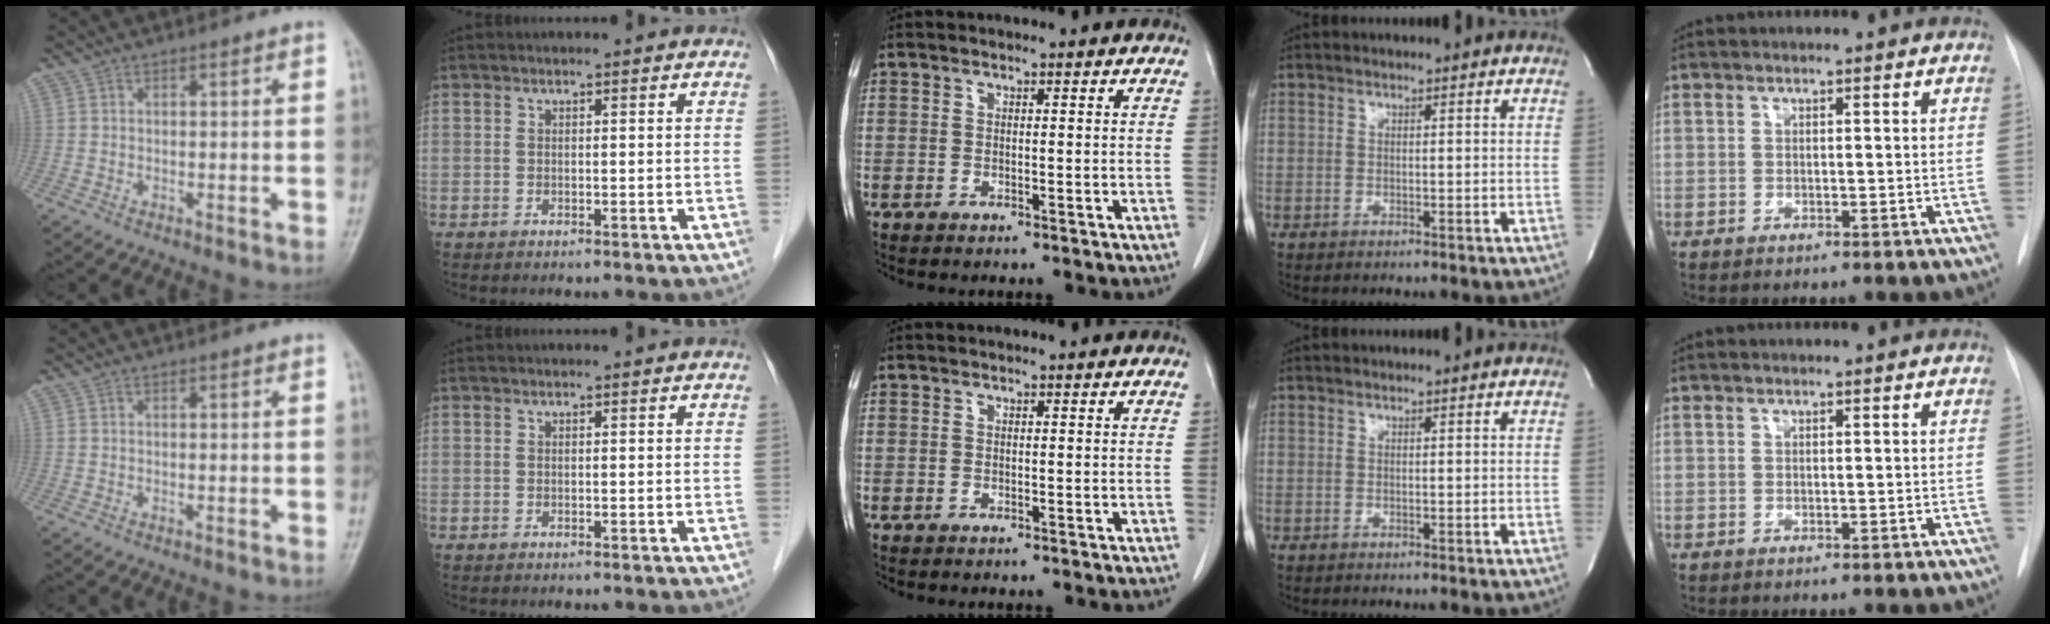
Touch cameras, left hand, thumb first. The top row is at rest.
{}